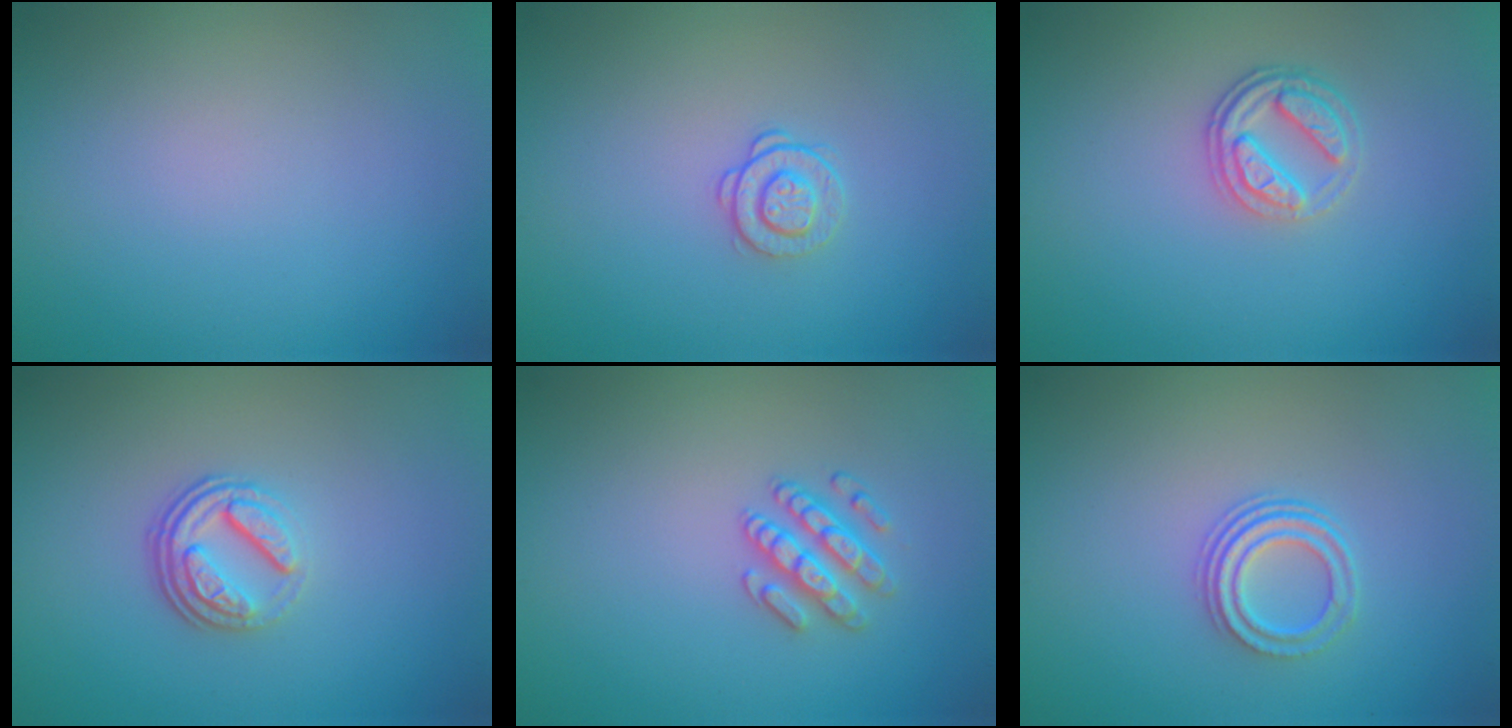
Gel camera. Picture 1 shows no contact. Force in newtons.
{"total": 1.6, "press": 1.2, "slide": 1.0}
{"total": 2.8, "press": 2.4, "slide": 1.3}
{"total": 3.7, "press": 2.6, "slide": 2.6}
{"total": 2.4, "press": 2.3, "slide": 0.6}
{"total": 3.0, "press": 2.2, "slide": 2.0}